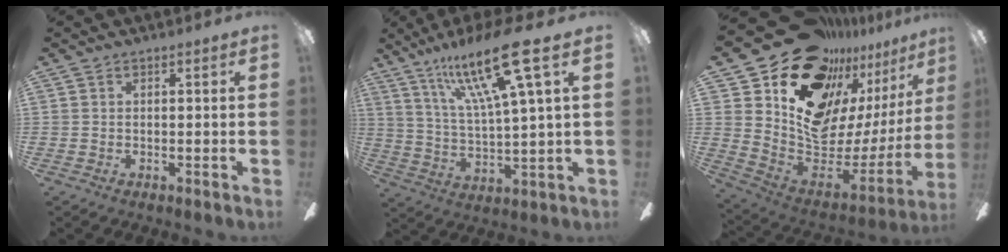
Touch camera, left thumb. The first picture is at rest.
{"total": 19.6, "force": [11.4, 3.4, 15.6], "torque": [-0.293, -0.049, 0.173]}
{"total": 20.4, "force": [13.6, 11.6, 9.7], "torque": [-0.144, -0.113, 0.267]}